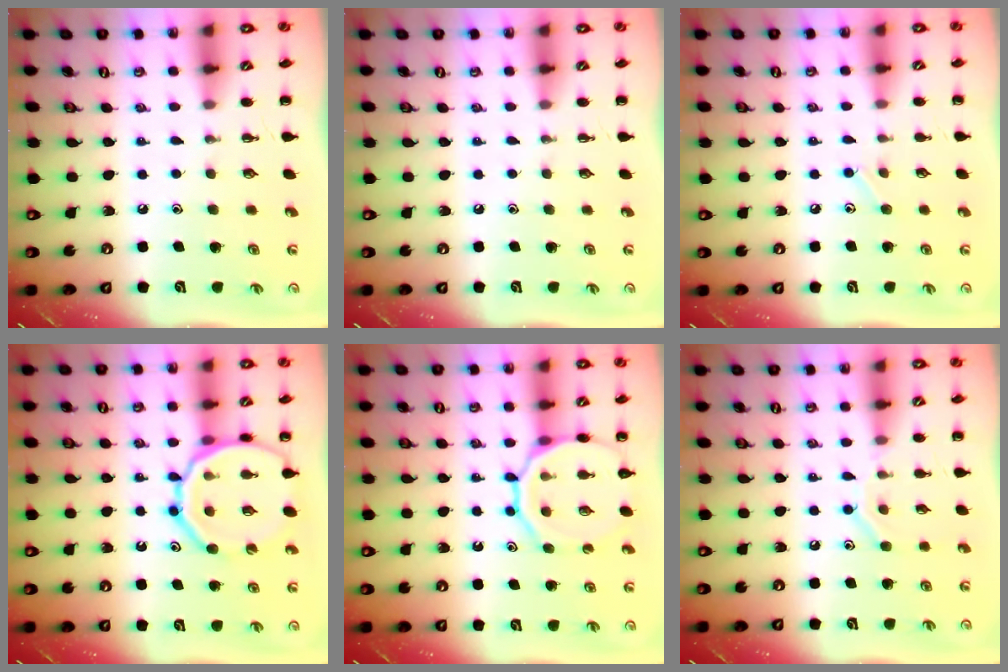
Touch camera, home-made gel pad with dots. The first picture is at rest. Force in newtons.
{"total": 0.0}
{"total": 5.8, "press": 5.6, "slide": 1.6}
{"total": 17.3, "press": 17.2, "slide": 2.1}
{"total": 14.3, "press": 14.1, "slide": 1.8}
{"total": 8.7, "press": 8.5, "slide": 1.6}